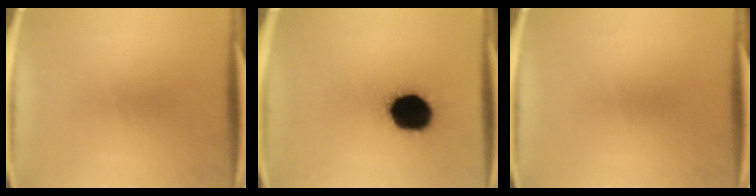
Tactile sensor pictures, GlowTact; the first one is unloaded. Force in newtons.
{"total": 17.1}
{"total": 0.0}